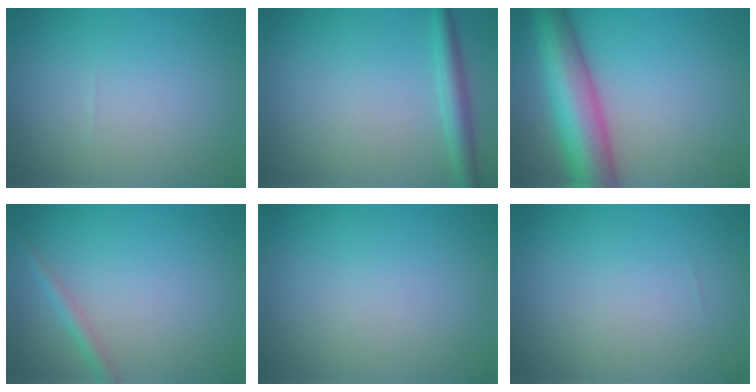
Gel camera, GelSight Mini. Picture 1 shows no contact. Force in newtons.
{"total": 2.5, "press": 2.5, "slide": 0.1}
{"total": 9.4, "press": 9.4, "slide": 0.3}
{"total": 1.5, "press": 1.5, "slide": 0.0}
{"total": 0.0}
{"total": 0.0}